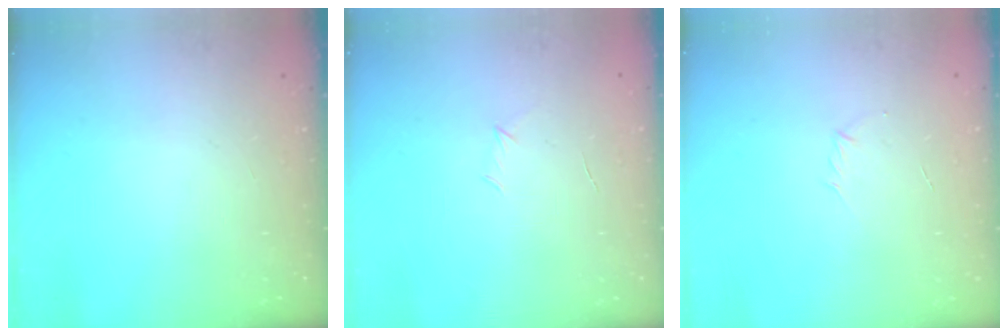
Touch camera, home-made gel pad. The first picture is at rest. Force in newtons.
{"total": 3.0, "press": 2.9, "slide": 0.8}
{"total": 2.9, "press": 2.8, "slide": 0.8}